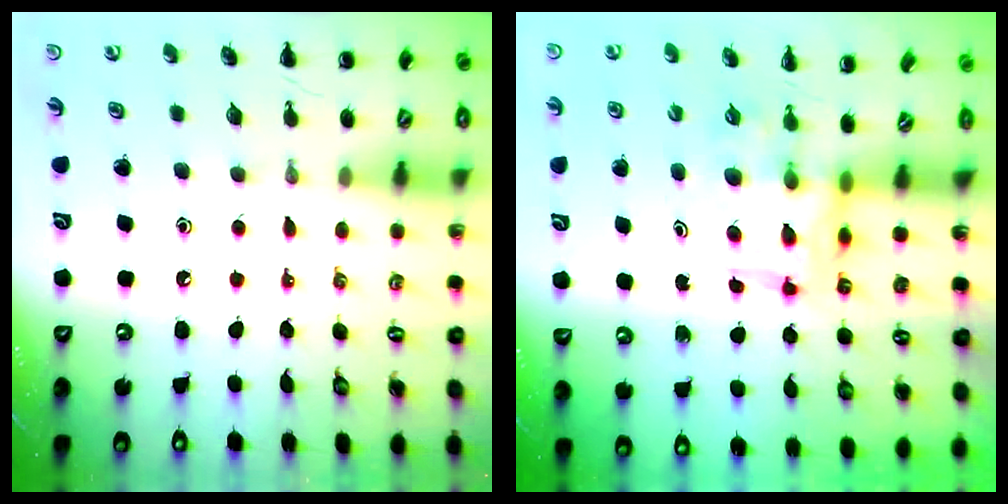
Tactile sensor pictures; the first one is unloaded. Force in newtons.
{"total": 3.5, "press": 3.4, "slide": 0.6}